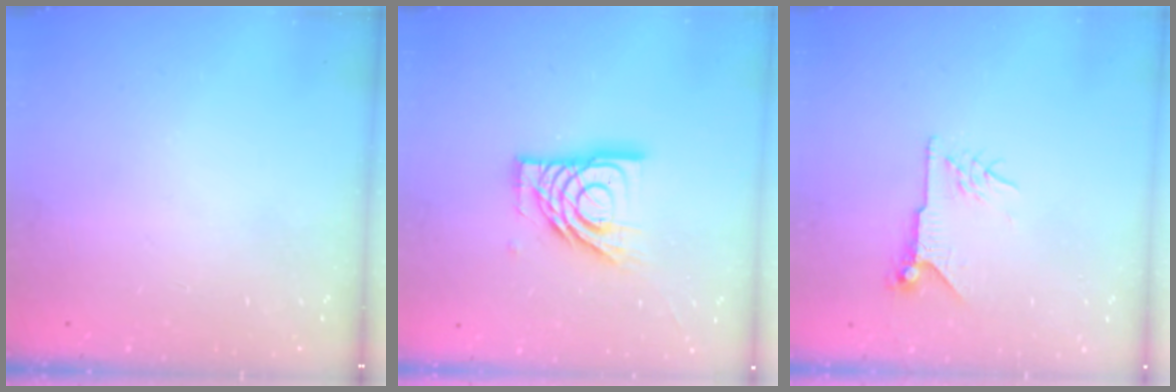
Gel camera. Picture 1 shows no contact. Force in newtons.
{"total": 14.2, "press": 14.1, "slide": 1.6}
{"total": 7.2, "press": 7.2, "slide": 0.2}